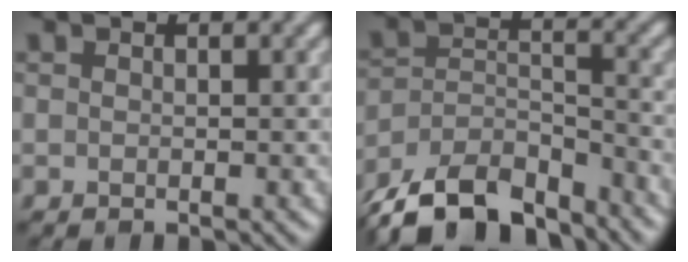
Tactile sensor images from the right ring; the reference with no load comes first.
{"total": 10.7, "force": [-8.9, 4.0, 4.4], "torque": [-0.086, -0.010, -0.156]}